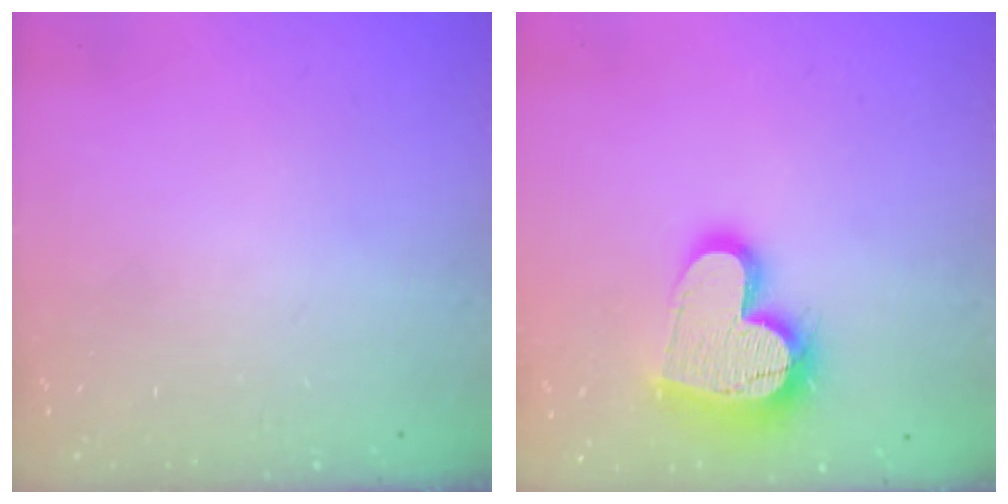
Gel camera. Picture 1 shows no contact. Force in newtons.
{"total": 18.2, "press": 18.1, "slide": 1.5}